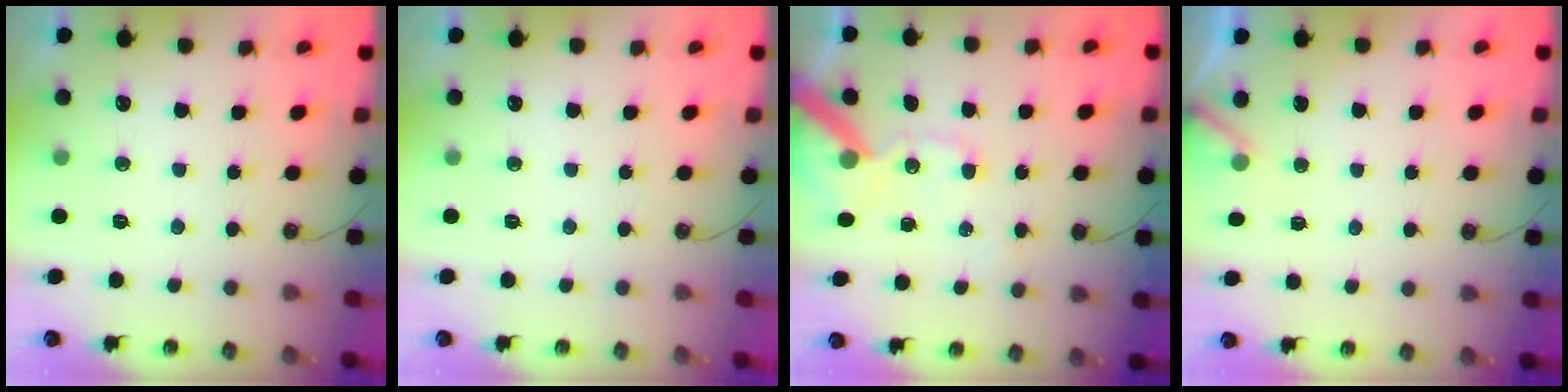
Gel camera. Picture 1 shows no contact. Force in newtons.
{"total": 0.0}
{"total": 12.9, "press": 12.8, "slide": 1.7}
{"total": 3.1, "press": 3.1, "slide": 0.1}